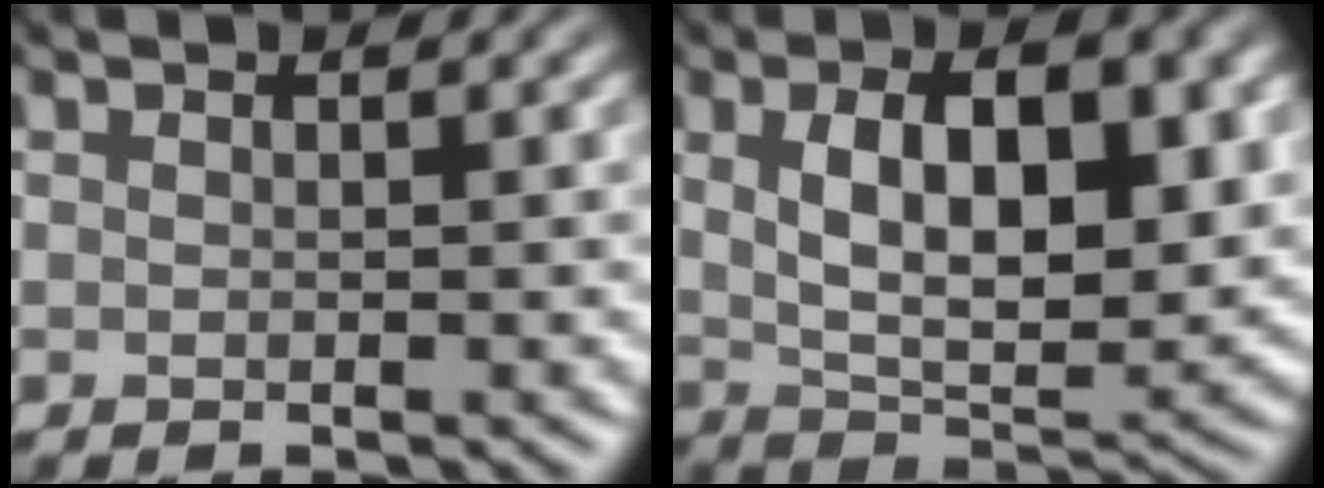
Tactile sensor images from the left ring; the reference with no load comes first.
{"total": 9.4, "force": [0.7, 4.5, 8.2], "torque": [-0.141, -0.014, 0.024]}